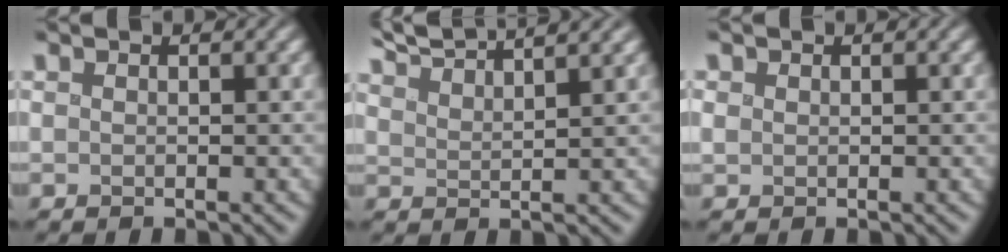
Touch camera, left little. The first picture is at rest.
{"total": 5.9, "force": [5.4, 0.5, 2.3], "torque": [-0.040, 0.016, 0.085]}
{"total": 0.0}